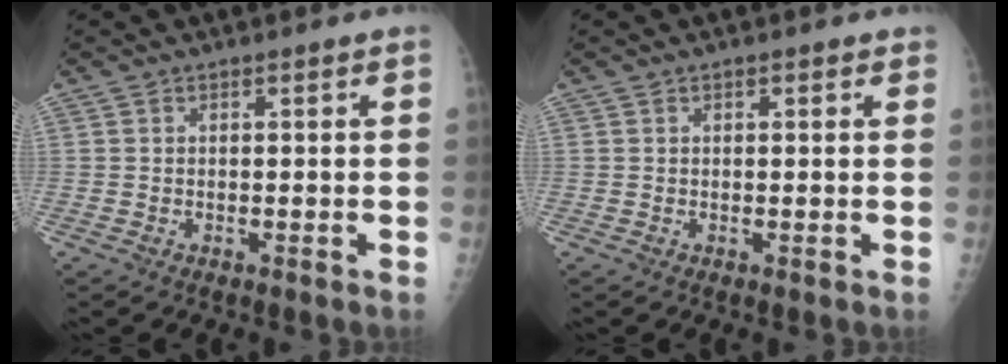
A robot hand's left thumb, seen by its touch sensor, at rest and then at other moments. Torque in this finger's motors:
{"motor_torque": [-0.17, -0.04, -0.17, -0.21, -0.01]}